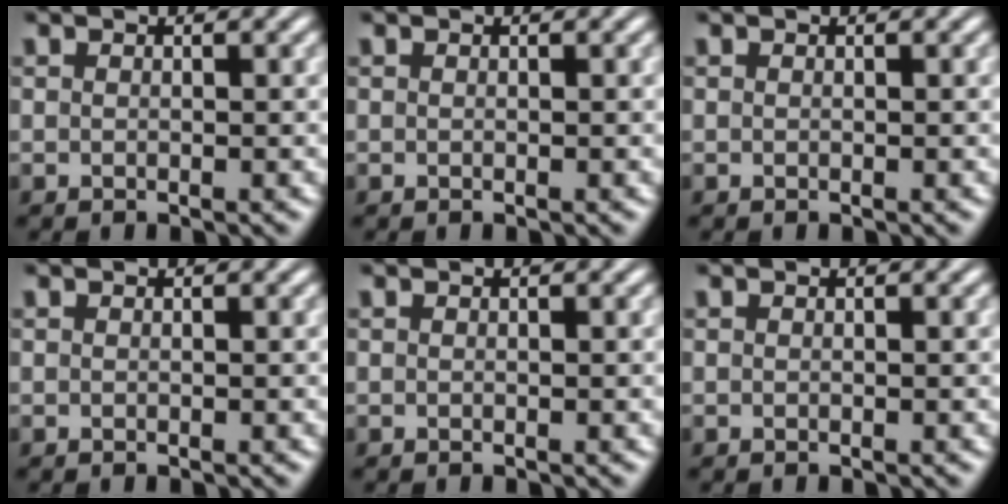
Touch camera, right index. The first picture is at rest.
{"total": 0.0}
{"total": 0.0}
{"total": 0.0}
{"total": 0.0}
{"total": 0.0}